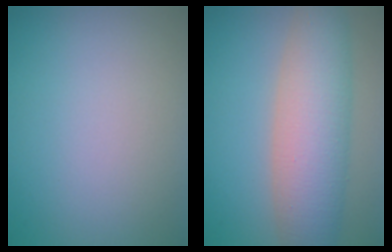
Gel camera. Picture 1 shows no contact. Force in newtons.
{"total": 7.7, "press": 7.7, "slide": 0.2}